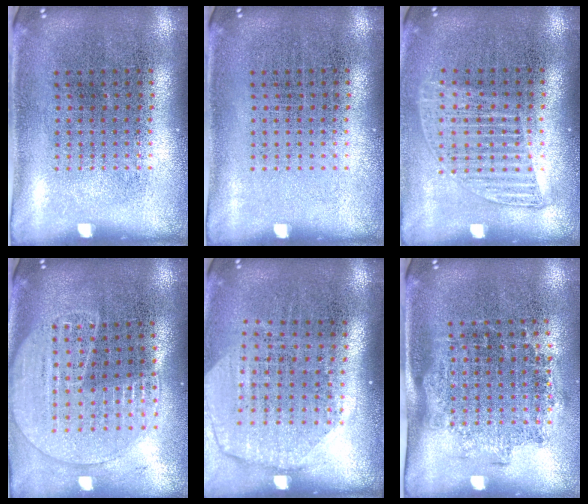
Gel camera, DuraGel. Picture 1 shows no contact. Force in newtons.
{"total": 0.0}
{"total": 1.2, "press": 1.1, "slide": 0.6}
{"total": 1.8, "press": 1.6, "slide": 0.7}
{"total": 1.9, "press": 1.6, "slide": 1.0}
{"total": 1.4, "press": 1.1, "slide": 0.8}